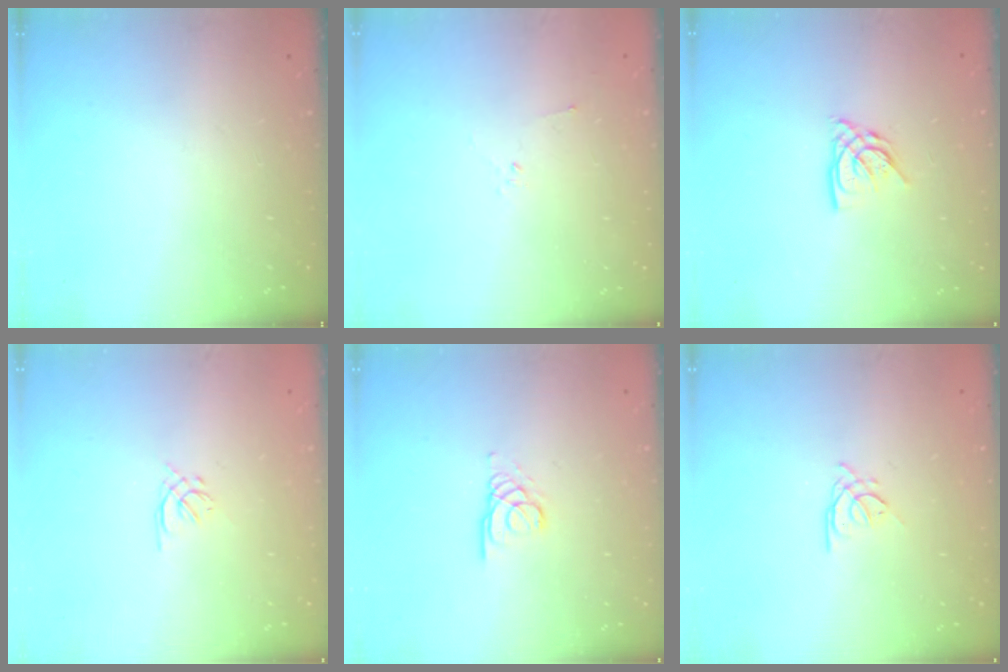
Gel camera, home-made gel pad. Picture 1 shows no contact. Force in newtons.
{"total": 2.2, "press": 2.1, "slide": 0.7}
{"total": 6.8, "press": 6.8, "slide": 0.5}
{"total": 1.4, "press": 1.3, "slide": 0.5}
{"total": 3.1, "press": 3.1, "slide": 0.2}
{"total": 1.9, "press": 1.9, "slide": 0.4}